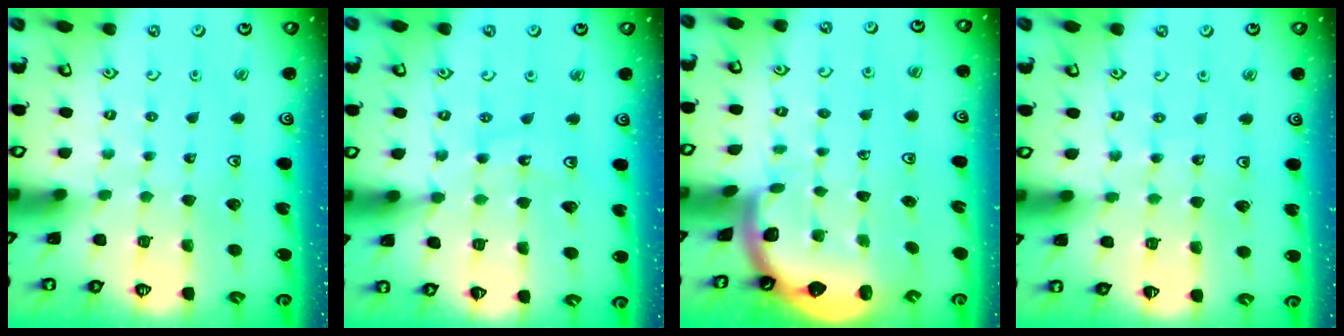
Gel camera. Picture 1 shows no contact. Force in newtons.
{"total": 11.5, "press": 11.0, "slide": 3.3}
{"total": 1.2, "press": 1.2, "slide": 0.1}
{"total": 5.2, "press": 5.1, "slide": 1.0}